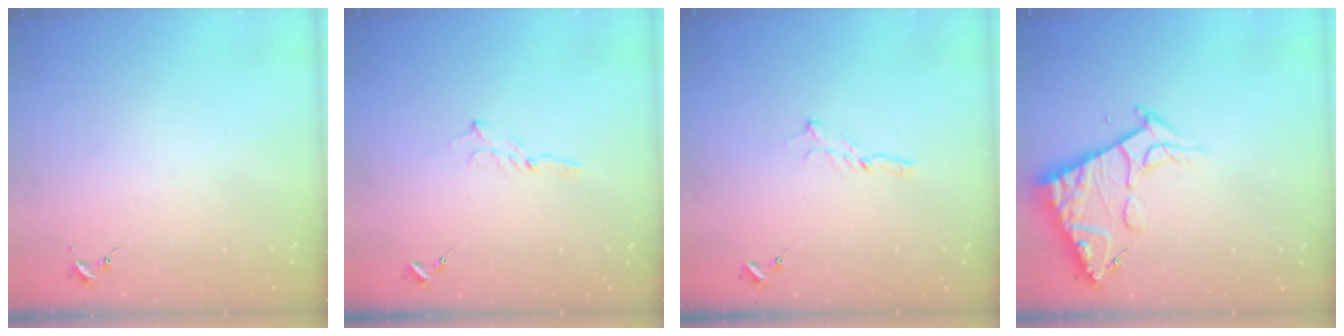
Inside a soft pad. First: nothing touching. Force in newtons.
{"total": 2.9, "press": 2.9, "slide": 0.3}
{"total": 1.6, "press": 1.6, "slide": 0.1}
{"total": 12.5, "press": 12.5, "slide": 1.3}